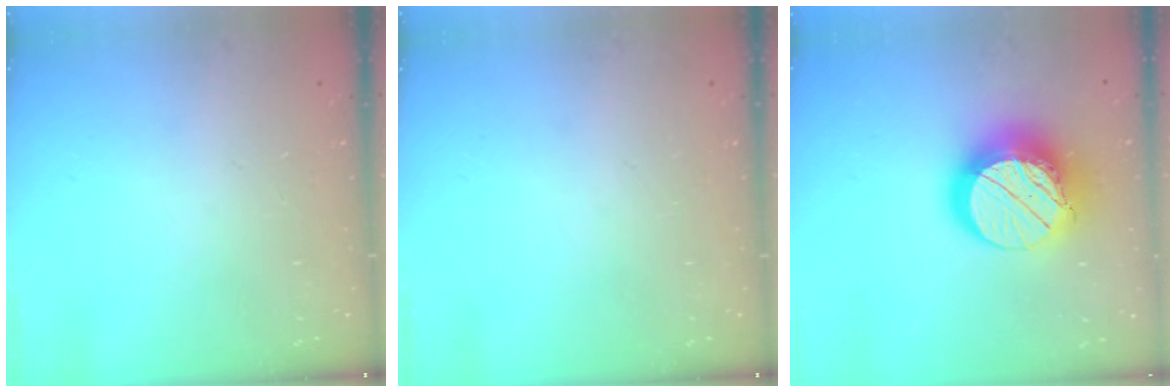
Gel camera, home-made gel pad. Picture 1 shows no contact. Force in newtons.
{"total": 0.0}
{"total": 18.4, "press": 18.3, "slide": 1.5}